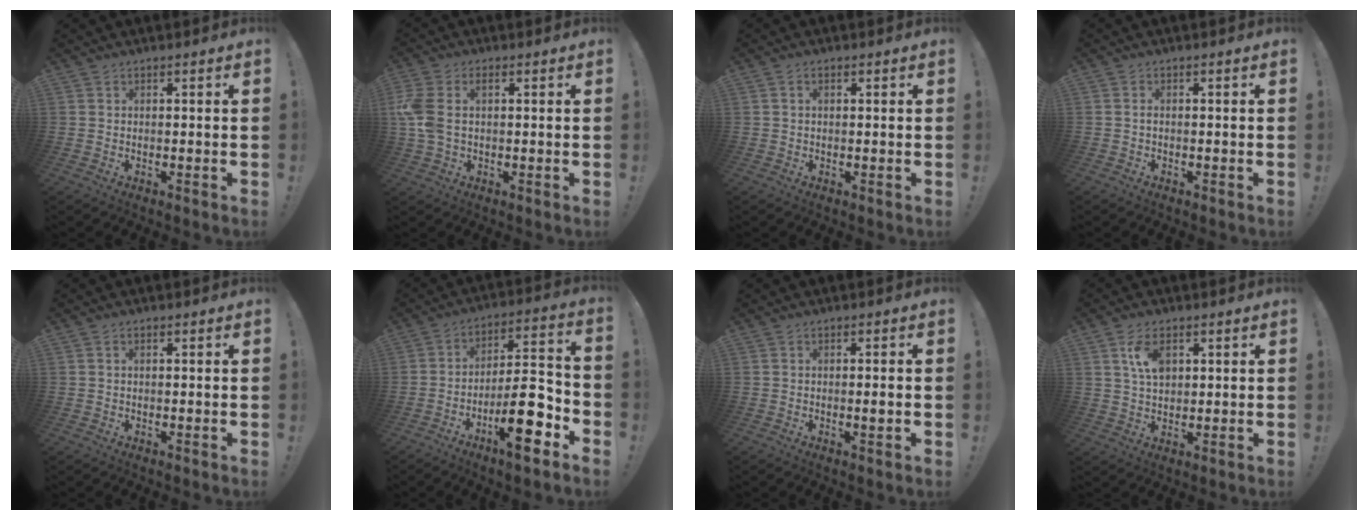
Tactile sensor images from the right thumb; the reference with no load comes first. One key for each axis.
{"total": 7.2, "fx": 1.0, "fy": 4.9, "fz": 5.2, "tx": -0.115, "ty": 0.001, "tz": 0.017}
{"total": 1.3, "fx": 0.4, "fy": 0.7, "fz": 1.0, "tx": -0.025, "ty": 0.005, "tz": 0.008}
{"total": 0.9, "fx": -0.7, "fy": 0.6, "fz": 0.0, "tx": 0.000, "ty": 0.003, "tz": -0.014}
{"total": 0.8, "fx": 0.2, "fy": 0.4, "fz": 0.6, "tx": -0.017, "ty": 0.004, "tz": 0.004}
{"total": 16.9, "fx": -7.7, "fy": 5.4, "fz": 14.0, "tx": -0.211, "ty": 0.053, "tz": -0.119}
{"total": 1.9, "fx": -0.2, "fy": -0.1, "fz": 1.8, "tx": -0.022, "ty": -0.003, "tz": -0.007}
{"total": 7.4, "fx": 2.8, "fy": 4.4, "fz": 5.3, "tx": -0.086, "ty": -0.002, "tz": 0.052}